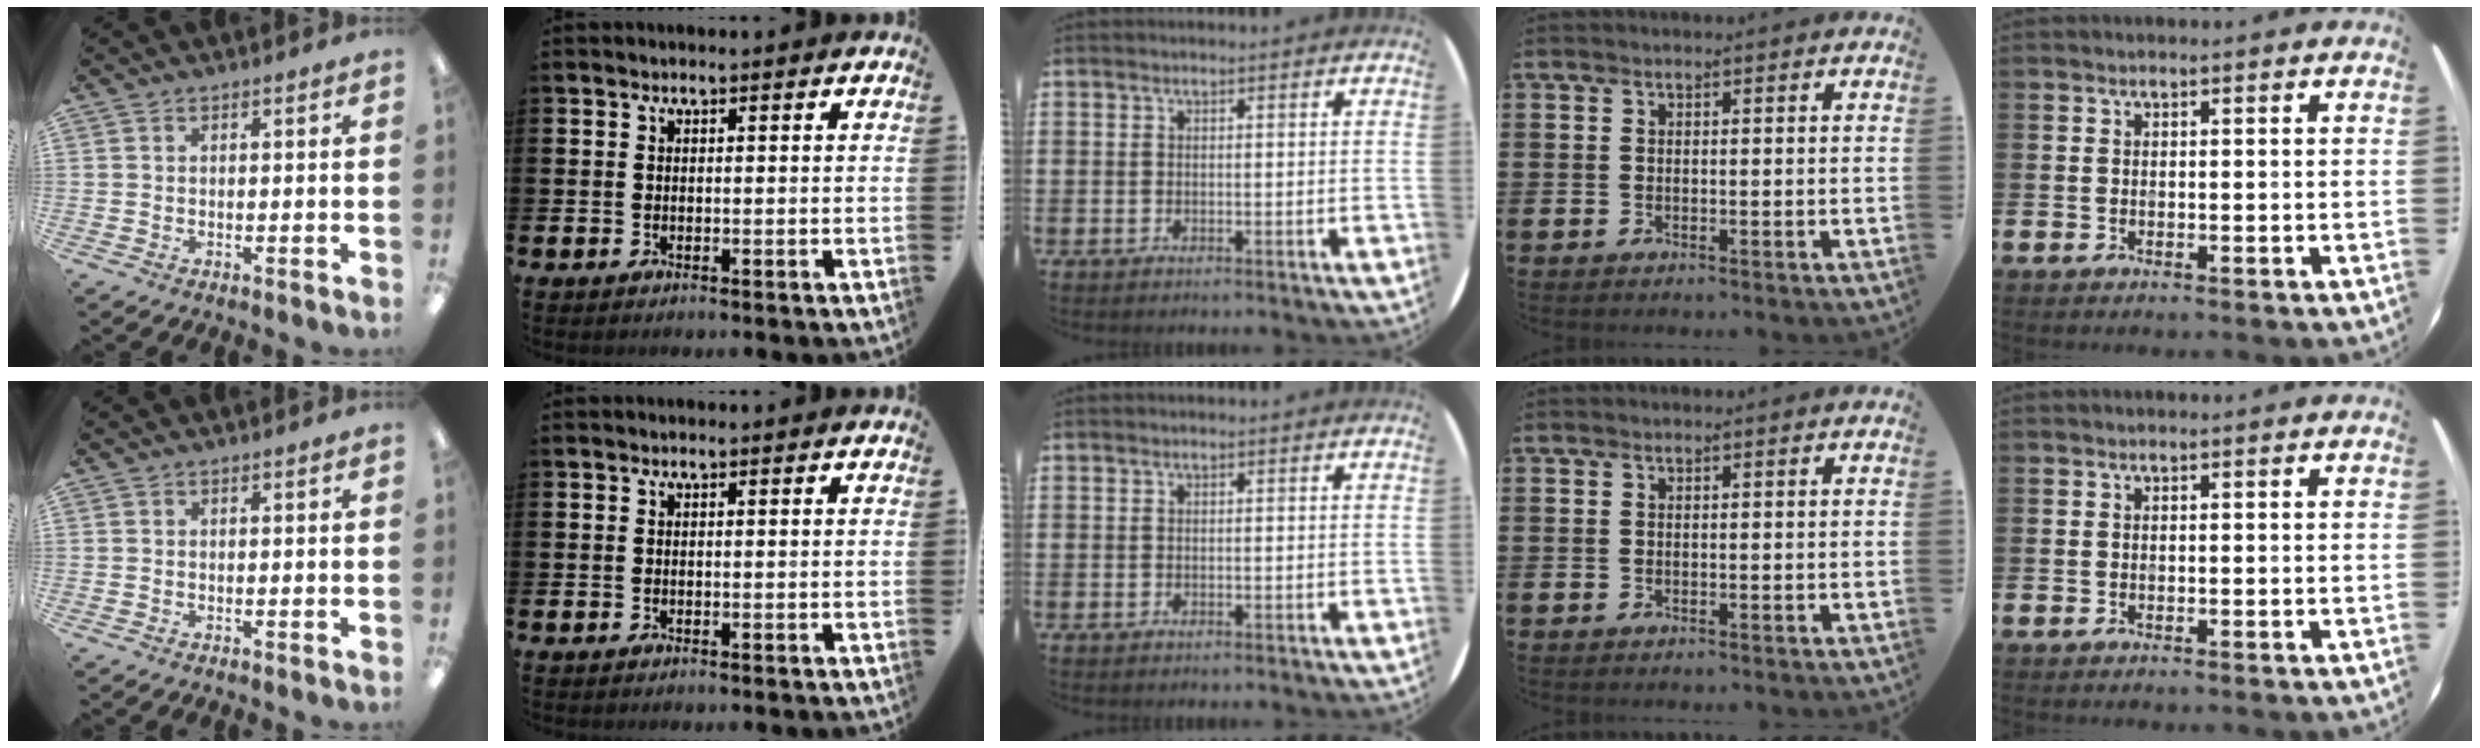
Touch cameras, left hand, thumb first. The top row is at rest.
{}